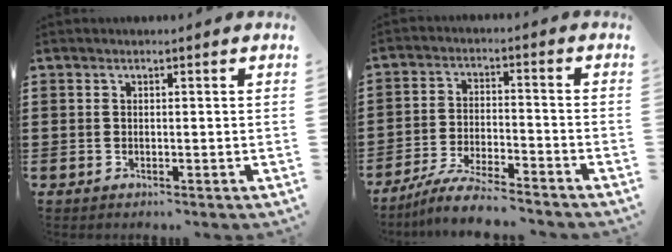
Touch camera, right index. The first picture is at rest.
{"total": 6.4, "force": [-6.0, 0.1, 2.2], "torque": [-0.054, -0.006, -0.116]}